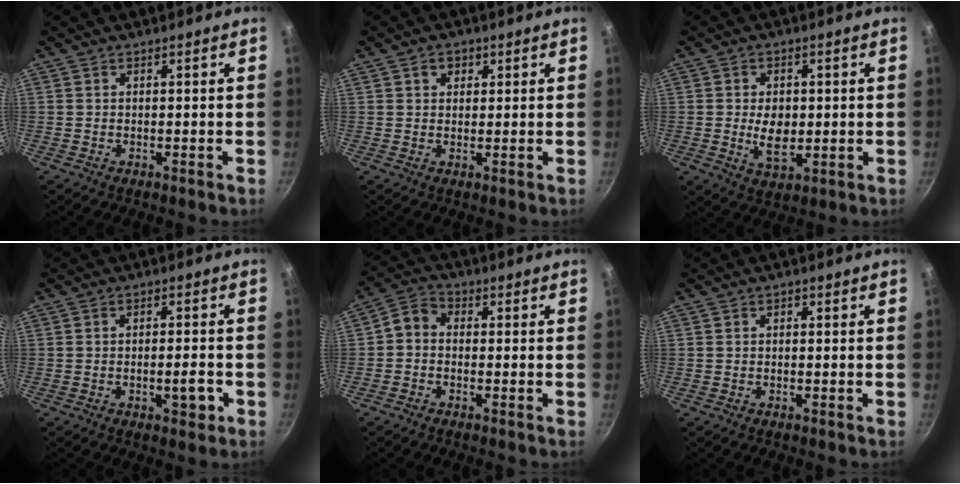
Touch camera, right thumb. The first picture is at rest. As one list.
[{"total": 2.8, "force": [1.2, 2.2, 1.3], "torque": [-0.006, -0.002, 0.017]}, {"total": 6.7, "force": [-0.2, 4.4, 5.0], "torque": [-0.071, -0.009, 0.002]}, {"total": 4.3, "force": [-1.6, 1.6, 3.7], "torque": [-0.047, 0.008, -0.022]}, {"total": 3.8, "force": [-0.9, 3.0, 2.2], "torque": [-0.046, 0.021, -0.034]}, {"total": 0.7, "force": [-0.2, 0.5, 0.4], "torque": [-0.006, 0.004, -0.005]}]